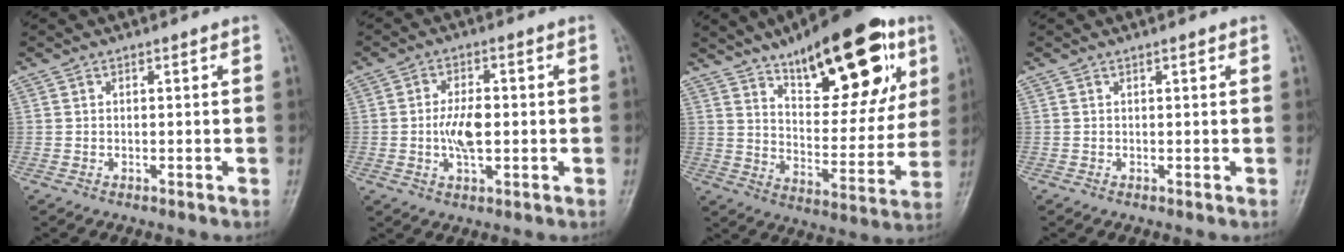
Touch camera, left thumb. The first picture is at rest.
{"total": 7.1, "force": [-0.5, 3.4, 6.2], "torque": [-0.116, 0.004, -0.011]}
{"total": 25.1, "force": [13.1, 10.3, 18.7], "torque": [-0.222, -0.039, 0.202]}
{"total": 0.7, "force": [0.3, 0.2, 0.6], "torque": [-0.011, 0.001, 0.004]}